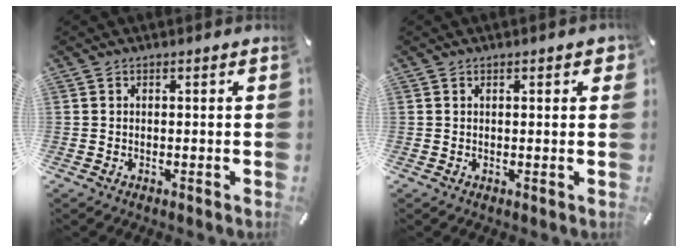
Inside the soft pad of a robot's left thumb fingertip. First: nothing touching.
{"total": 1.8, "force": [0.8, 0.6, 1.5], "torque": [-0.022, 0.001, 0.011]}